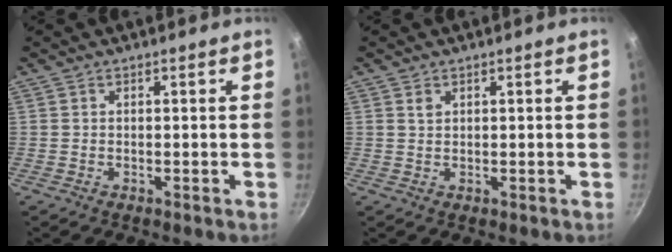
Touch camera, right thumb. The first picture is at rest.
{"total": 1.3, "force": [0.7, 0.8, 0.7], "torque": [-0.012, -0.002, 0.013]}